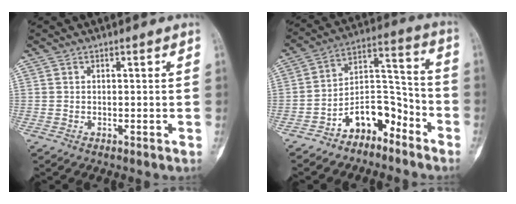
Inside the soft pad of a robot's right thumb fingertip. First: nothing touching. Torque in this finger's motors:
{"motor_torque": [0.15, 0.10, 0.46, -0.41, 0.06]}